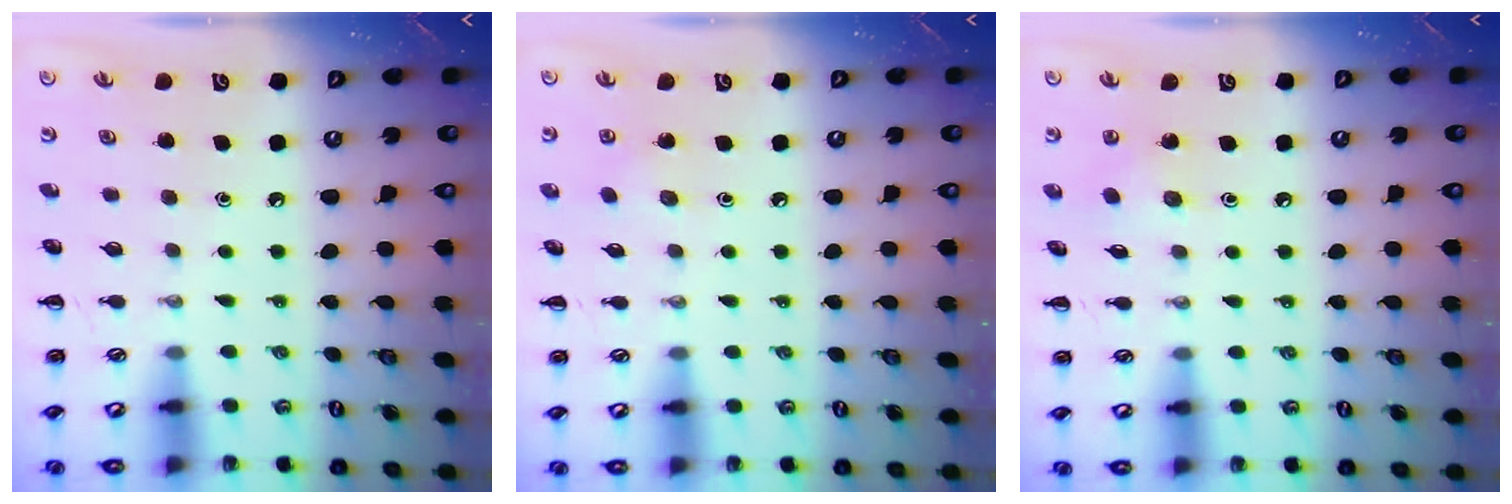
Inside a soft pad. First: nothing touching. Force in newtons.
{"total": 5.6, "press": 5.4, "slide": 1.7}
{"total": 6.2, "press": 6.1, "slide": 1.2}